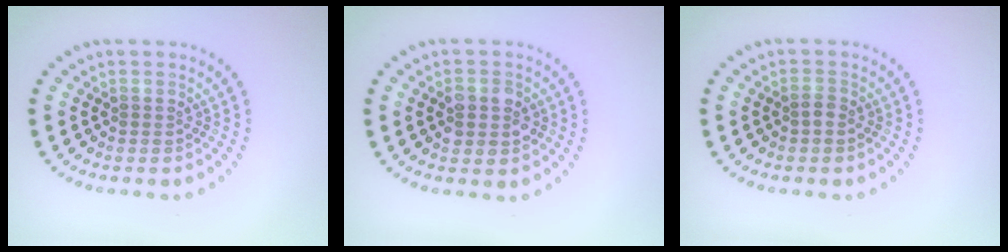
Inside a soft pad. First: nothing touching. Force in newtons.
{"total": 2.9, "press": 2.9, "slide": 0.3}
{"total": 0.8, "press": 0.7, "slide": 0.2}